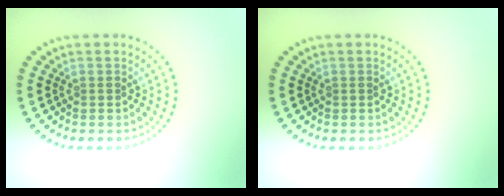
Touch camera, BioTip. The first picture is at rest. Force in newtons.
{"total": 0.0}